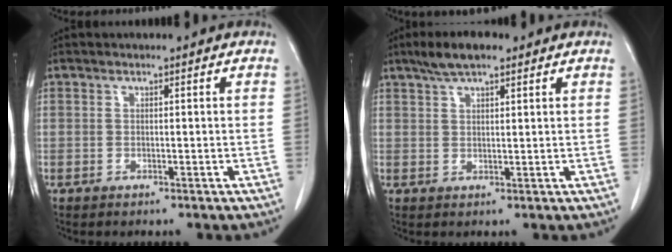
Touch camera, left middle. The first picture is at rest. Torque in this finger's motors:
{"motor_torque": [0.84, -0.79, 0.00, 0.06]}